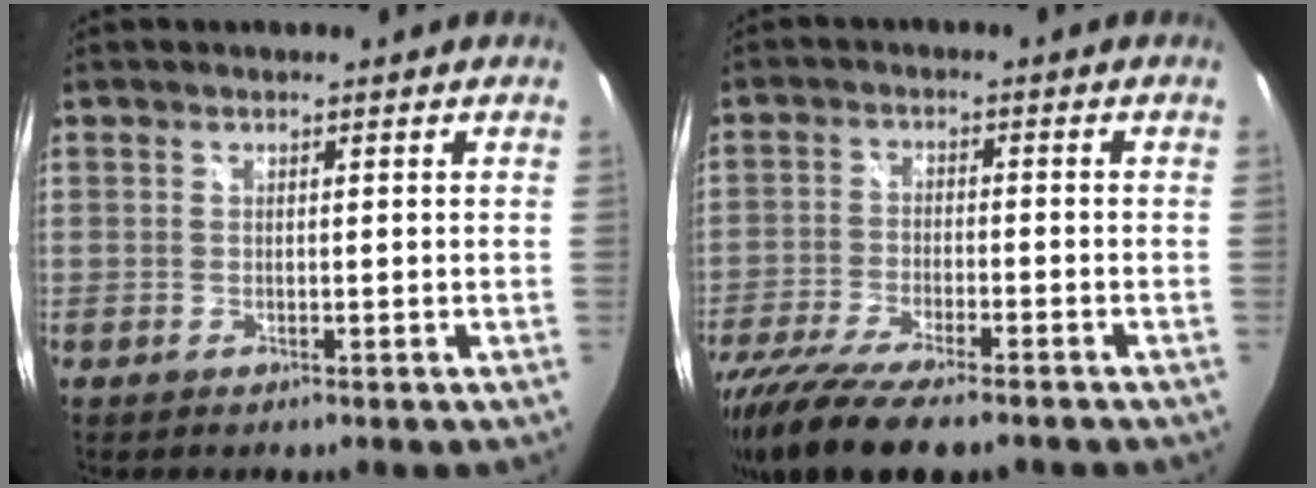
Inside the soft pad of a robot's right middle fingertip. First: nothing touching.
{"total": 16.6, "force": [-13.0, 4.1, 9.5], "torque": [-0.206, -0.059, -0.221]}